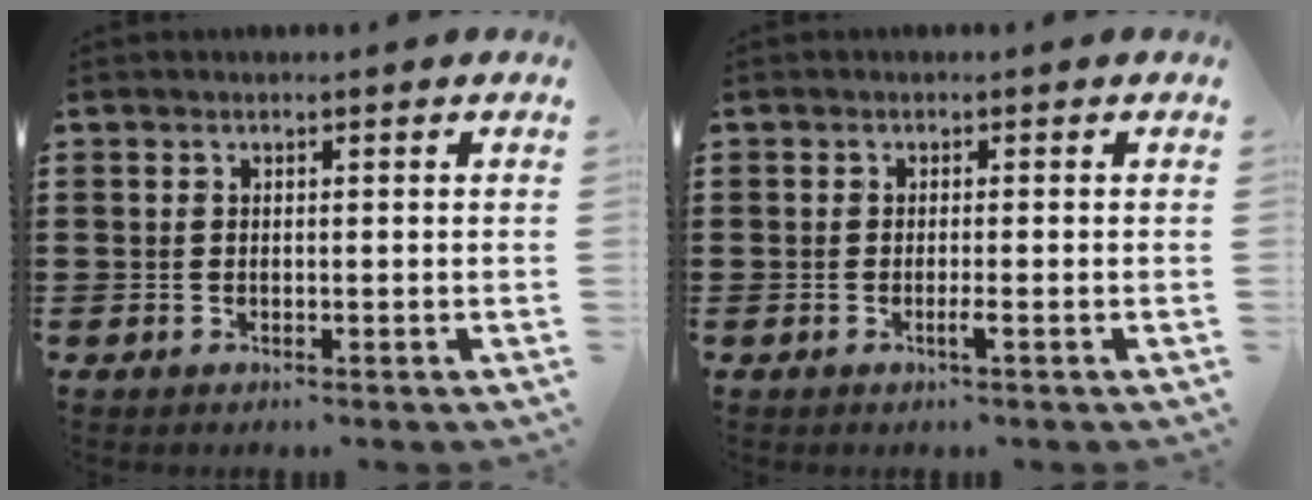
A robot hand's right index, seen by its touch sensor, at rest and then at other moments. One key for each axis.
{"total": 1.5, "fx": -0.6, "fy": -0.2, "fz": 1.4, "tx": -0.031, "ty": -0.008, "tz": -0.014}